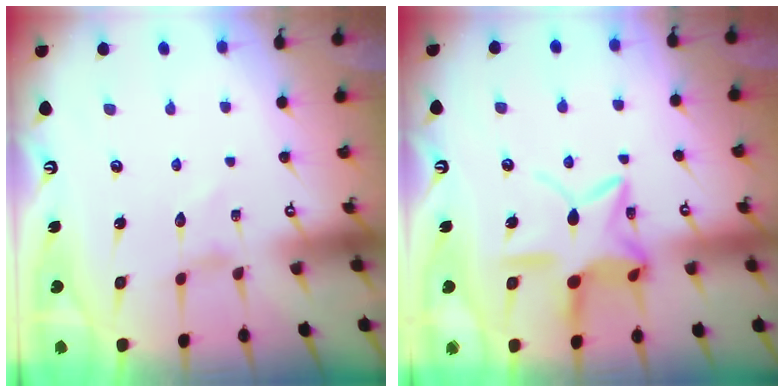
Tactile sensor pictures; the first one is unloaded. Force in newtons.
{"total": 13.8, "press": 13.7, "slide": 1.0}